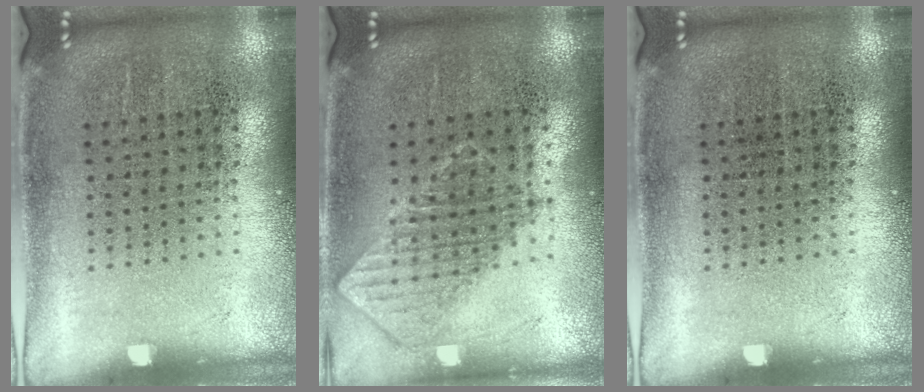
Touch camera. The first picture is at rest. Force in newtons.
{"total": 0.9, "press": 0.8, "slide": 0.2}
{"total": 0.0}